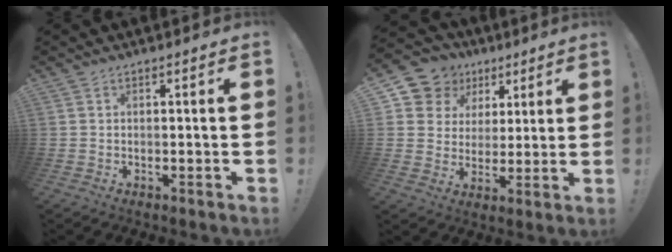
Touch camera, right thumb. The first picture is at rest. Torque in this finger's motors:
{"motor_torque": [0.03, 0.03, 0.06, 0.05, 0.00]}